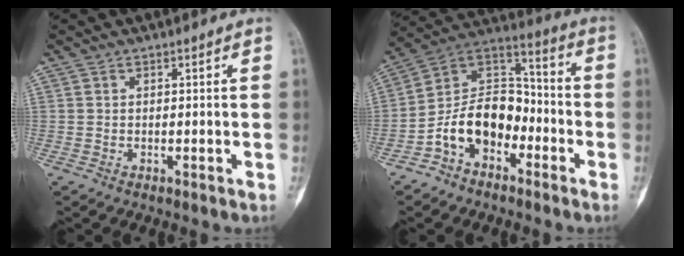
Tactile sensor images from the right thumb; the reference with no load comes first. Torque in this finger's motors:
{"motor_torque": [0.60, 0.56, 1.08, -1.08, 0.12]}